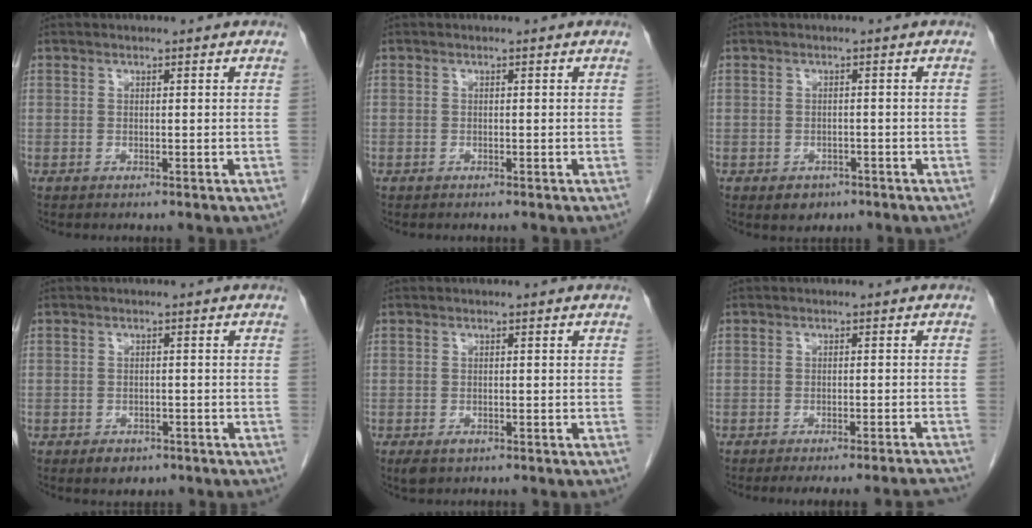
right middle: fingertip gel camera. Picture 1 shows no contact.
{"total": 0.0}
{"total": 2.2, "force": [-1.2, 1.7, 0.8], "torque": [-0.010, 0.003, -0.008]}
{"total": 2.9, "force": [-1.9, 1.8, 1.2], "torque": [-0.018, 0.001, -0.017]}
{"total": 2.0, "force": [-1.1, 1.1, 1.3], "torque": [-0.026, -0.004, -0.011]}
{"total": 10.2, "force": [-9.6, -0.2, 3.4], "torque": [-0.025, -0.006, -0.113]}